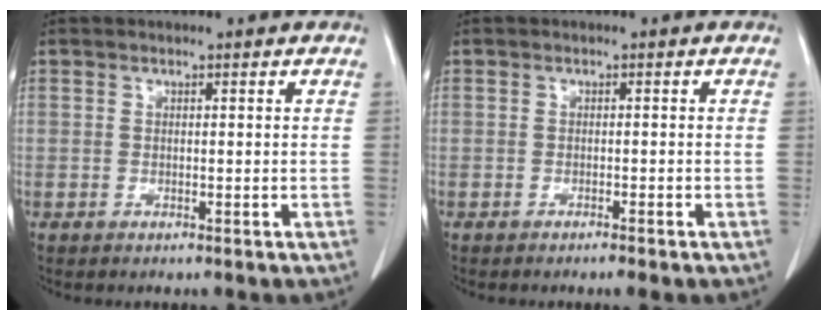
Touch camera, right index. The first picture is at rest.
{"total": 1.2, "force": [-0.9, 0.0, 0.7], "torque": [-0.016, -0.002, -0.013]}